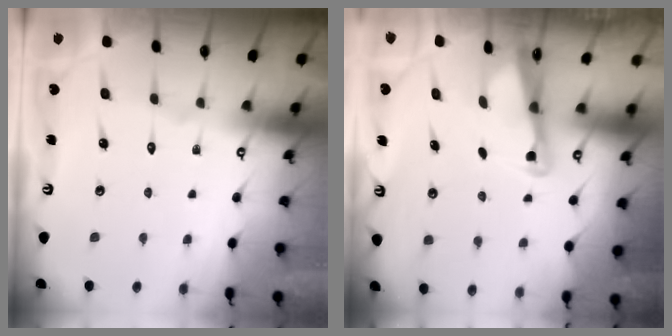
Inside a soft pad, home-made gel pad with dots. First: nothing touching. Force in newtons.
{"total": 2.6, "press": 2.6, "slide": 0.2}